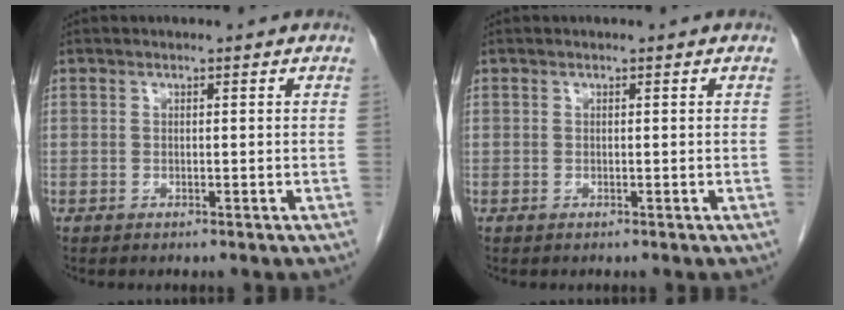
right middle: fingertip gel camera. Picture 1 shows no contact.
{"total": 0.0}